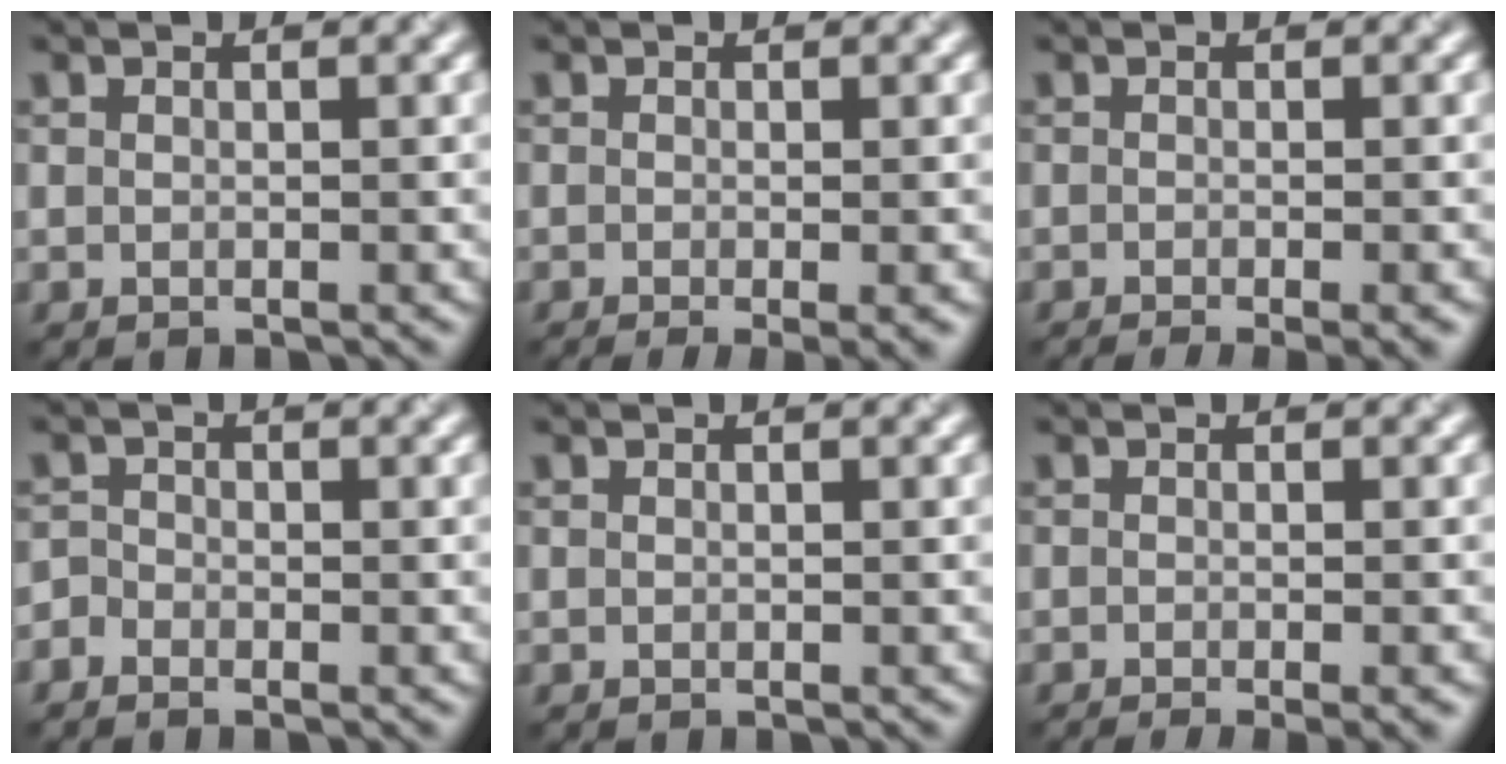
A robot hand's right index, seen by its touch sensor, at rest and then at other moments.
{"total": 2.4, "force": [-1.0, 0.3, 2.1], "torque": [-0.038, -0.014, -0.015]}
{"total": 2.9, "force": [-1.7, 0.5, 2.3], "torque": [-0.033, -0.013, -0.023]}
{"total": 1.4, "force": [-1.2, 0.8, 0.1], "torque": [0.003, 0.003, -0.025]}
{"total": 0.0}
{"total": 2.6, "force": [-1.5, 0.4, 2.0], "torque": [-0.030, -0.013, -0.021]}